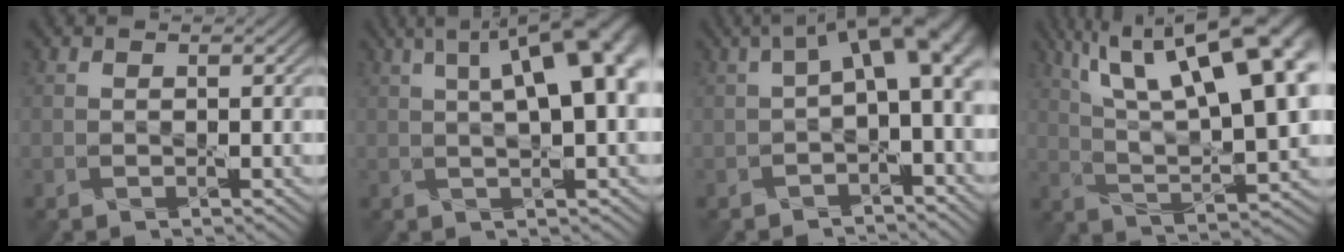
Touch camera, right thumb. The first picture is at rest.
{"total": 11.1, "force": [3.5, 3.2, 10.0], "torque": [-0.129, 0.027, 0.036]}
{"total": 7.8, "force": [1.0, 3.5, 7.0], "torque": [-0.101, 0.011, 0.013]}
{"total": 20.1, "force": [8.9, 7.6, 16.3], "torque": [-0.274, 0.061, 0.142]}